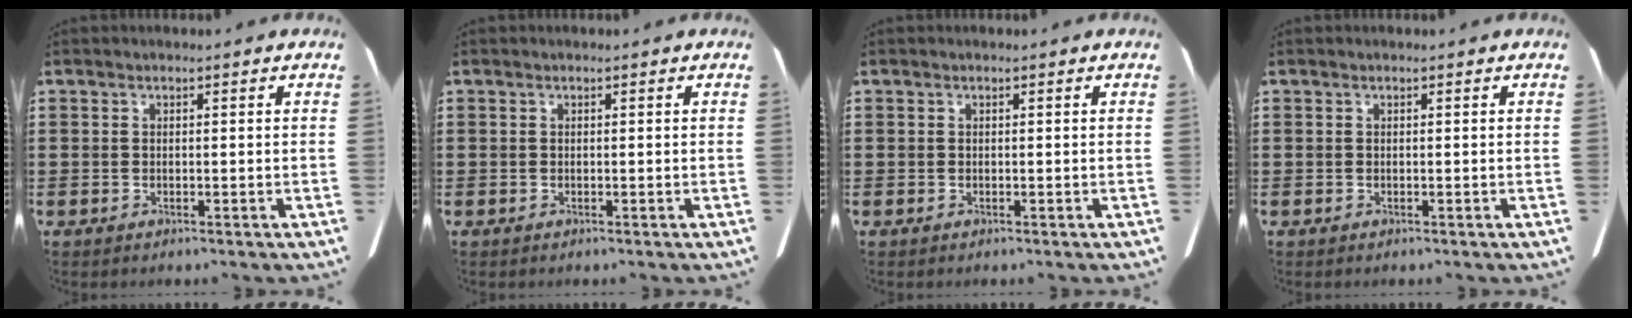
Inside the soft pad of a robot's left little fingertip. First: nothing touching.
{"total": 0.0}
{"total": 0.0}
{"total": 0.0}